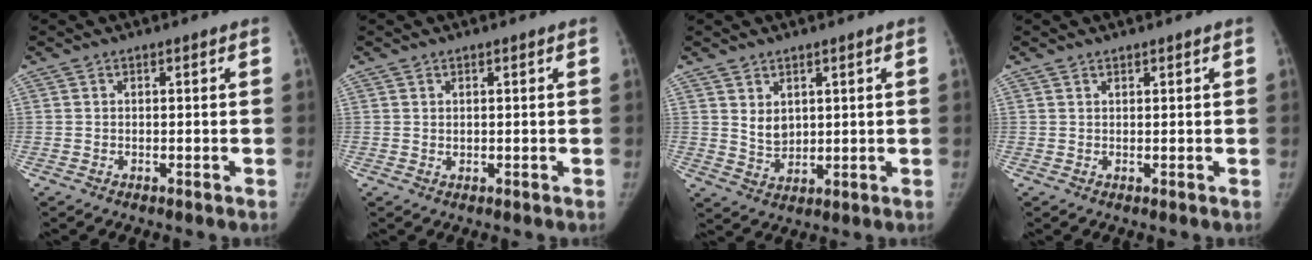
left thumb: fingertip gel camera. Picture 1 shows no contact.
{"total": 0.8, "force": [0.6, 0.5, 0.3], "torque": [0.001, -0.005, 0.010]}
{"total": 4.6, "force": [2.1, 3.1, 2.5], "torque": [-0.031, -0.023, 0.050]}
{"total": 1.0, "force": [0.8, 0.4, 0.2], "torque": [0.002, -0.006, 0.013]}